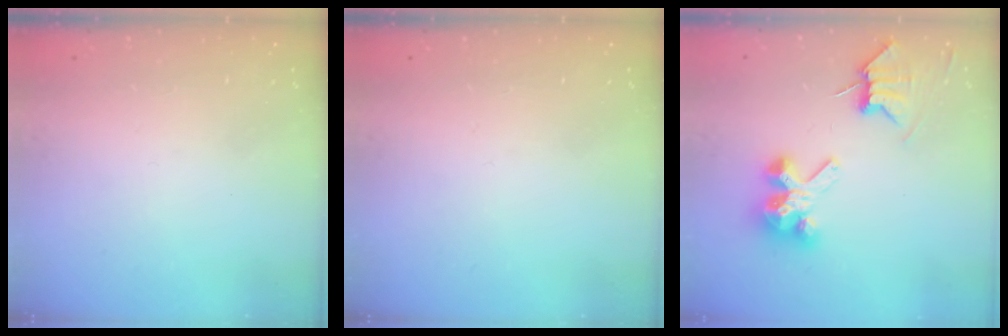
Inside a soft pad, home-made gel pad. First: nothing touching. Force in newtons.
{"total": 0.0}
{"total": 7.1, "press": 7.1, "slide": 0.7}